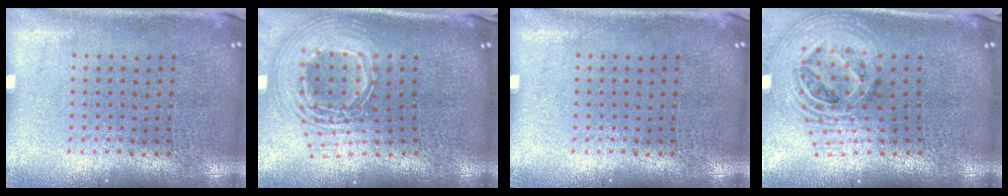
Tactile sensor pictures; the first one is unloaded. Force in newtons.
{"total": 2.7, "press": 1.9, "slide": 2.0}
{"total": 0.0}
{"total": 2.7, "press": 1.9, "slide": 1.9}